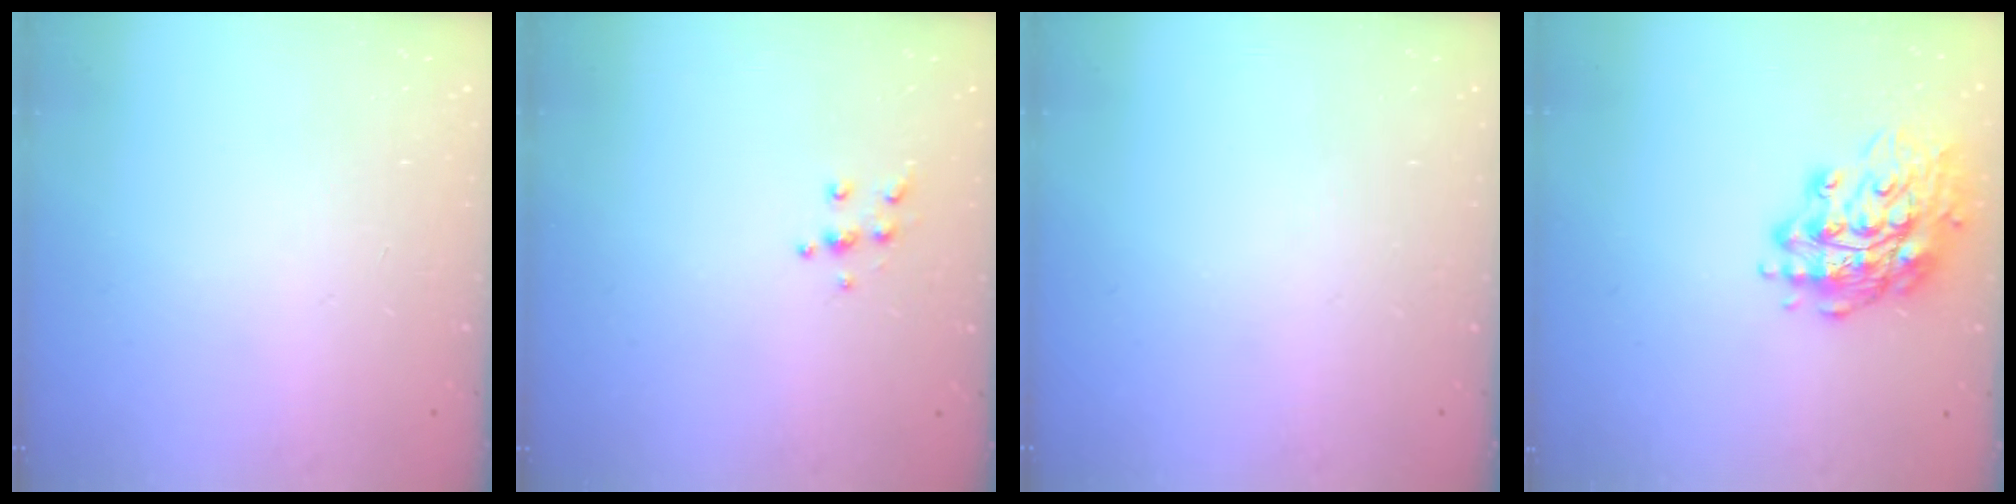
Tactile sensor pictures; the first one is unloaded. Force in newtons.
{"total": 5.6, "press": 5.6, "slide": 0.5}
{"total": 0.0}
{"total": 16.9, "press": 16.6, "slide": 3.1}